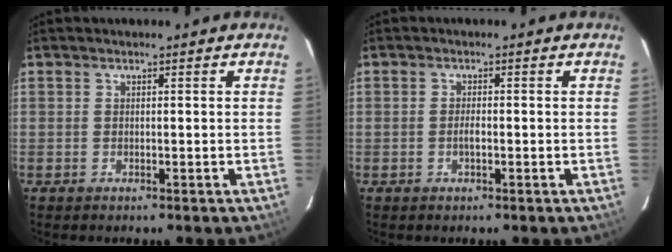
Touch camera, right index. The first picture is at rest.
{"total": 1.5, "force": [-0.4, 0.7, 1.3], "torque": [-0.026, 0.002, -0.008]}